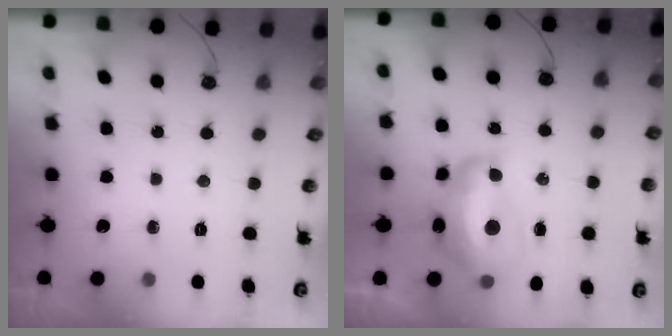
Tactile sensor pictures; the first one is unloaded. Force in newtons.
{"total": 8.0, "press": 8.0, "slide": 1.1}